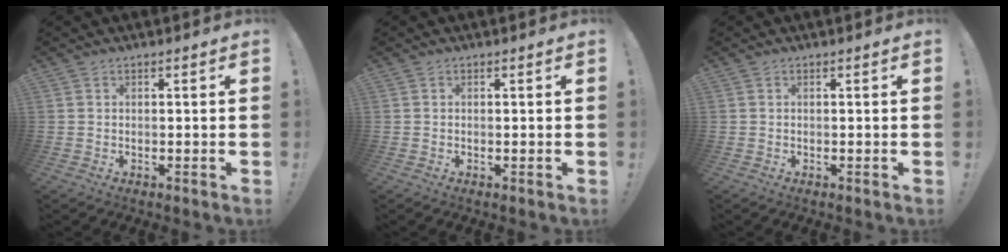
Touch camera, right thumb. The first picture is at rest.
{"total": 0.0}
{"total": 0.0}